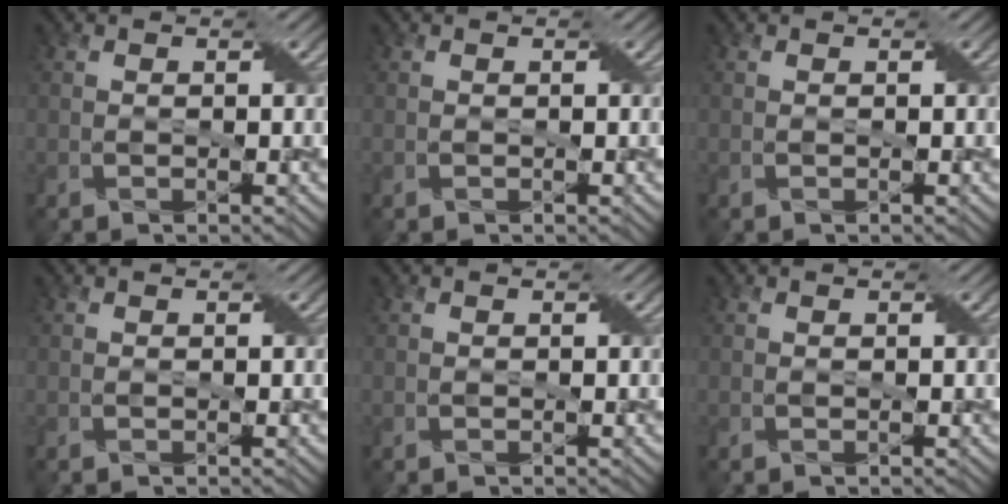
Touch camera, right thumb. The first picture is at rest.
{"total": 0.0}
{"total": 0.0}
{"total": 0.0}
{"total": 0.0}
{"total": 0.0}